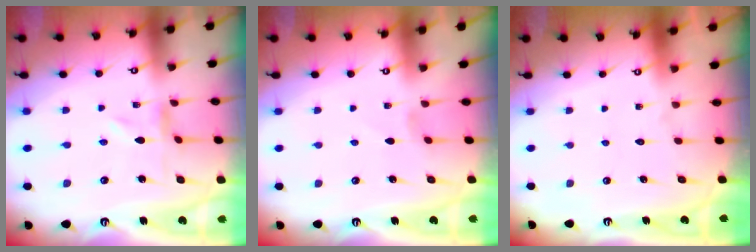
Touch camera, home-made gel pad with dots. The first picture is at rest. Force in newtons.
{"total": 0.0}
{"total": 1.8, "press": 1.8, "slide": 0.2}